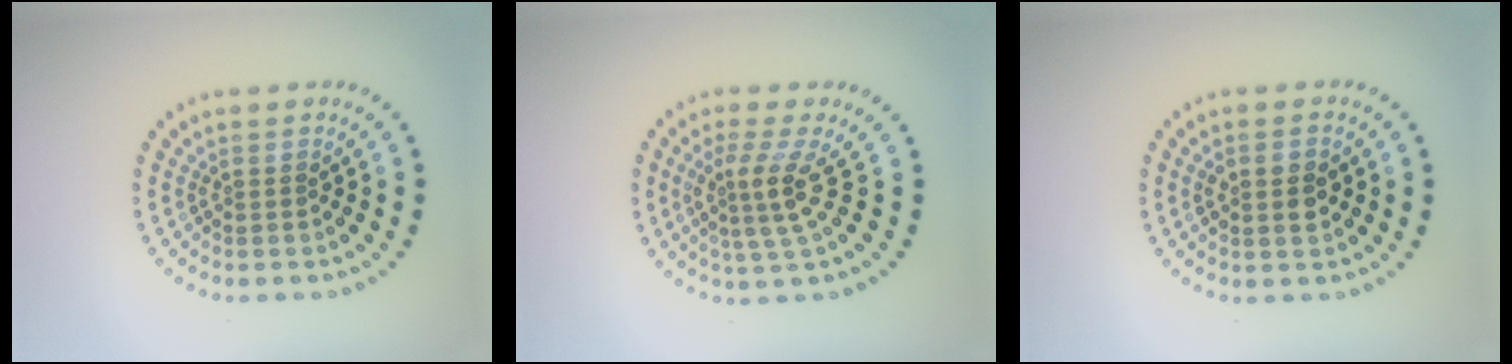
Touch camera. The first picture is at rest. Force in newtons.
{"total": 3.3, "press": 2.4, "slide": 2.3}
{"total": 2.2, "press": 2.2, "slide": 0.2}